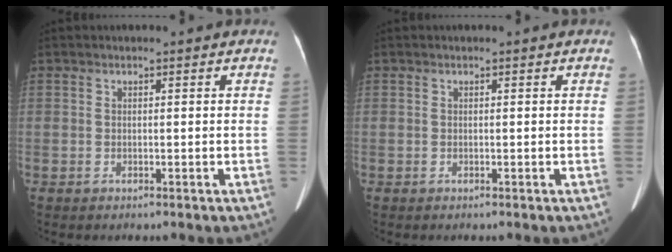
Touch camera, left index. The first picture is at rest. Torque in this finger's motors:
{"motor_torque": [0.04, 0.01, 0.03, 0.00]}